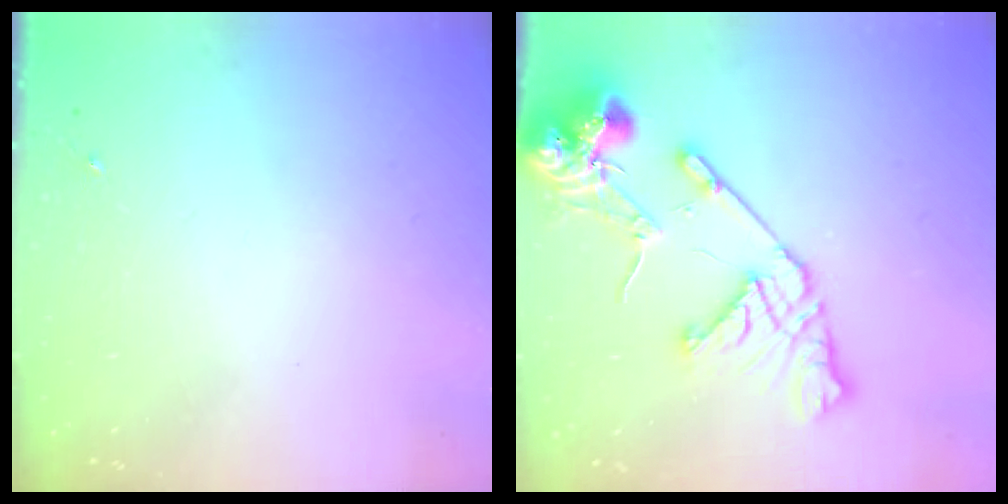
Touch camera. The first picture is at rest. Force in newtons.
{"total": 16.2, "press": 16.0, "slide": 2.5}